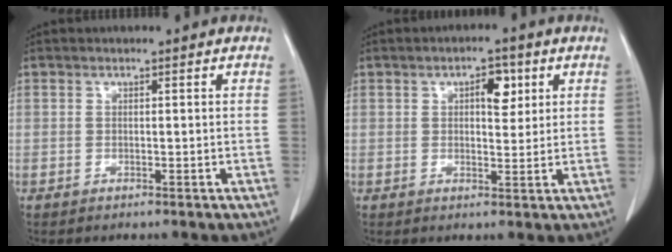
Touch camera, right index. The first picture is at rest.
{"total": 4.2, "force": [1.6, 1.9, 3.4], "torque": [-0.048, 0.005, 0.022]}